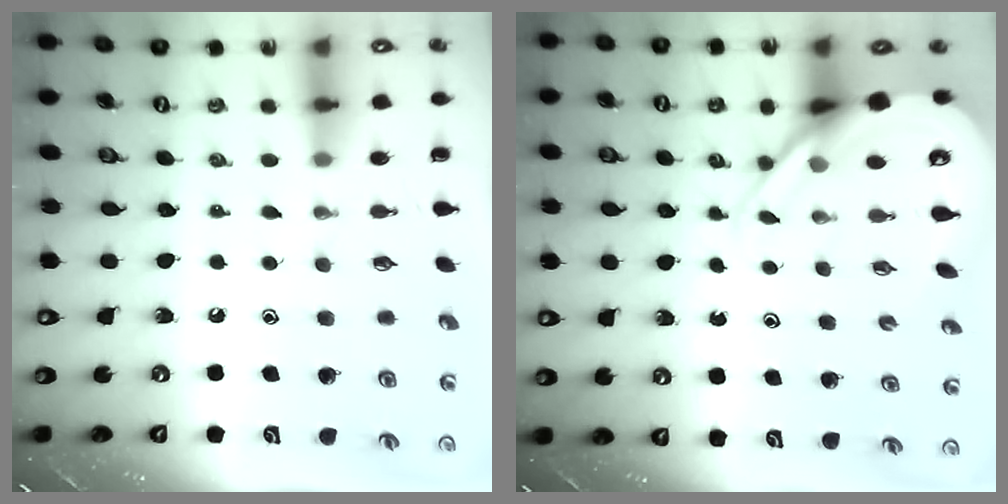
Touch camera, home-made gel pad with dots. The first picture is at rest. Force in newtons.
{"total": 9.1, "press": 9.1, "slide": 0.9}